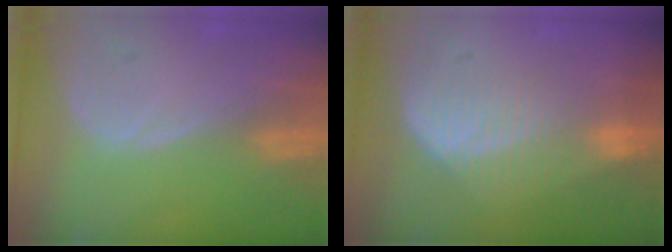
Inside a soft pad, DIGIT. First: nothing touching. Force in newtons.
{"total": 6.9, "press": 6.5, "slide": 2.4}